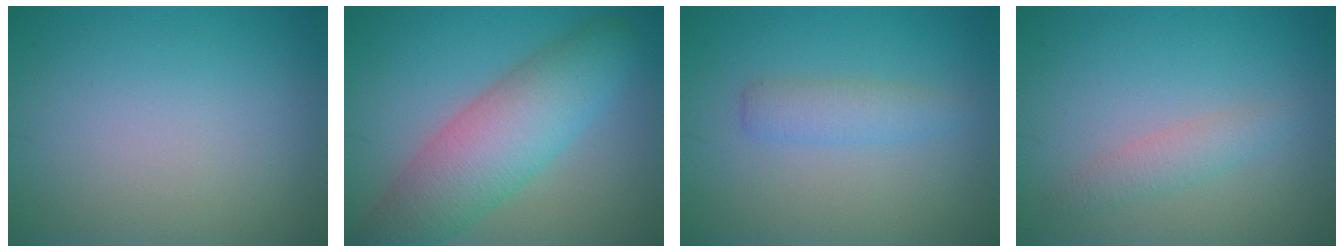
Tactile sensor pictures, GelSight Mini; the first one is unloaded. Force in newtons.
{"total": 7.7, "press": 7.7, "slide": 0.3}
{"total": 2.1, "press": 2.1, "slide": 0.1}
{"total": 1.8, "press": 1.8, "slide": 0.0}